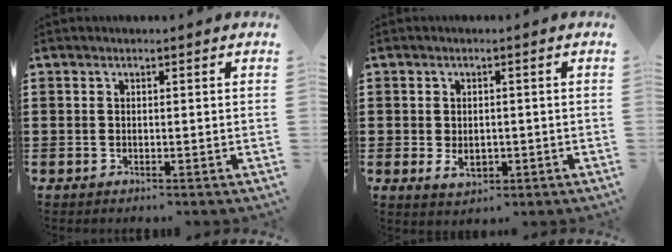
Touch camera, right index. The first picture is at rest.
{"total": 2.9, "force": [-0.4, 1.9, 2.2], "torque": [-0.037, -0.002, -0.009]}